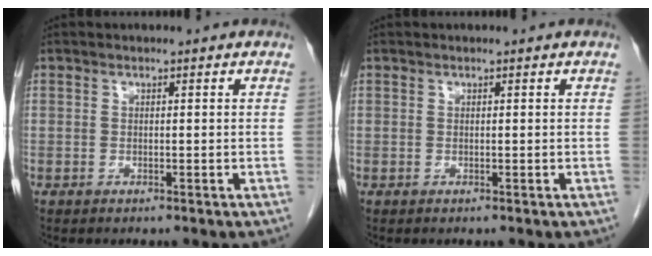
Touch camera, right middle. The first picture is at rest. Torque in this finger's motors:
{"motor_torque": [-0.12, -0.02, -0.01, -0.01]}